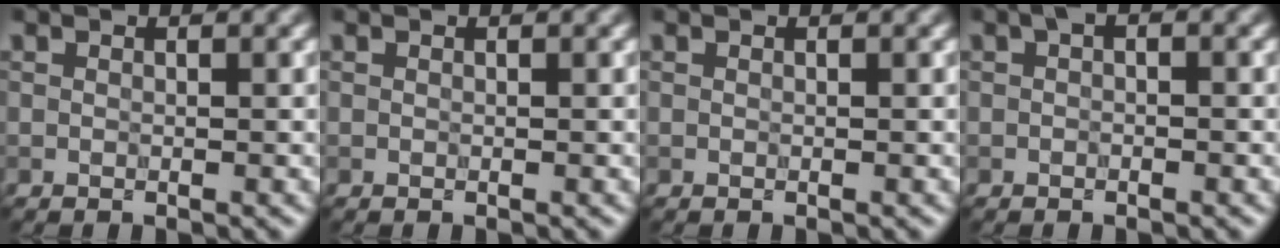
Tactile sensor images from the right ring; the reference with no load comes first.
{"total": 0.0}
{"total": 0.0}
{"total": 0.9, "force": [0.0, 0.4, 0.8], "torque": [-0.012, 0.004, 0.000]}